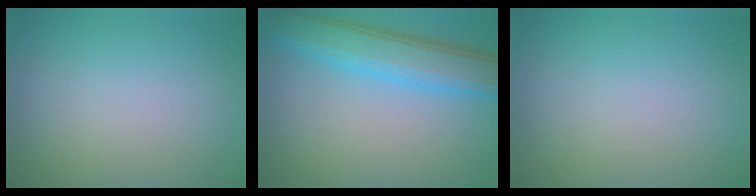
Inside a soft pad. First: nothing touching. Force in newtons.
{"total": 6.3, "press": 6.3, "slide": 0.1}
{"total": 0.0}